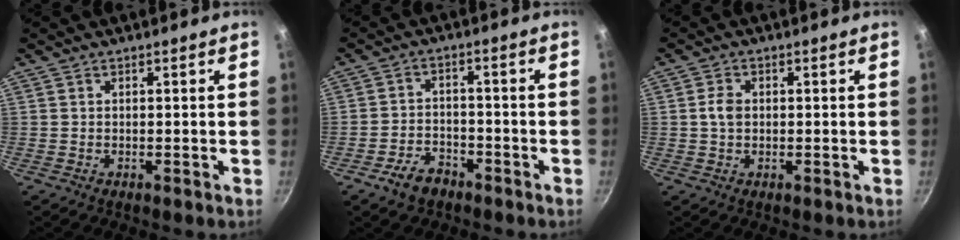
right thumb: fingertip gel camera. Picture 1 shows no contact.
{"total": 5.8, "force": [-3.9, 3.5, 2.6], "torque": [-0.035, 0.034, -0.068]}
{"total": 2.9, "force": [0.1, 2.1, 2.1], "torque": [-0.036, 0.006, -0.001]}